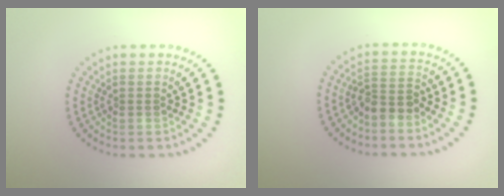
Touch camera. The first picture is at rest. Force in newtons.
{"total": 2.2, "press": 1.8, "slide": 1.2}